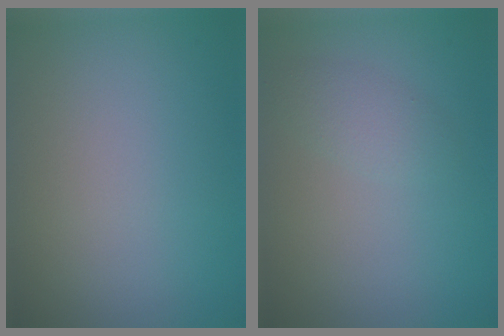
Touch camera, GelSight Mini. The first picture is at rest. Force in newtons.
{"total": 1.6, "press": 1.6, "slide": 0.1}